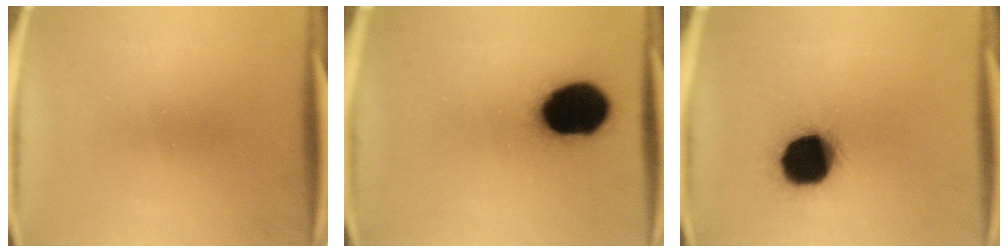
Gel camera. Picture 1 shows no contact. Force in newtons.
{"total": 20.1}
{"total": 18.5}